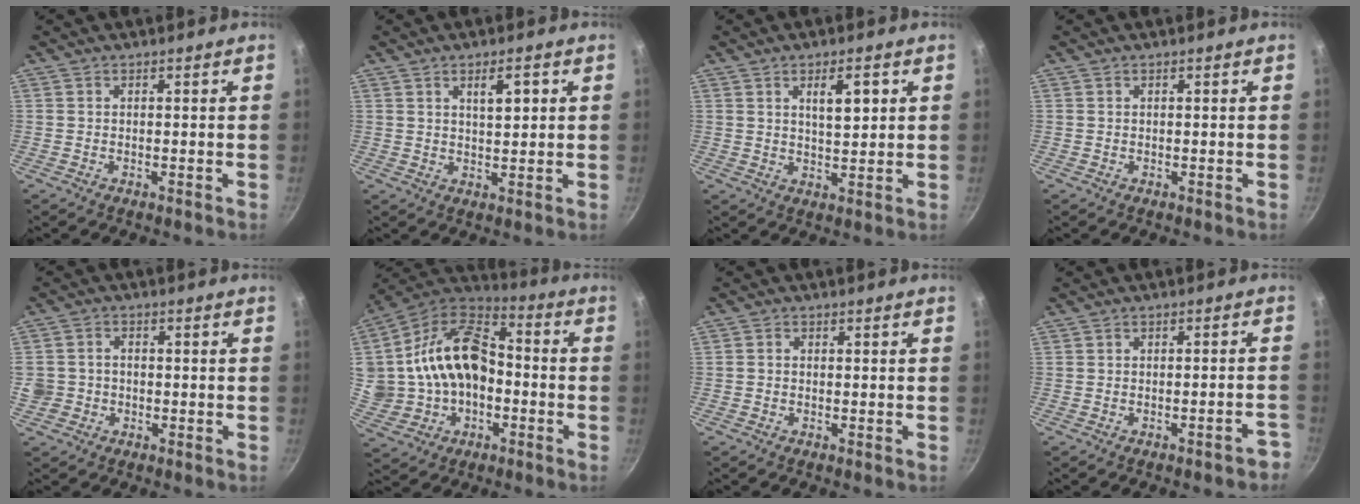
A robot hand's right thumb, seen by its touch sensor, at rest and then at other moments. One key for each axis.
{"total": 4.6, "fx": 1.8, "fy": 1.8, "fz": 3.8, "tx": -0.052, "ty": -0.005, "tz": 0.030}
{"total": 6.0, "fx": 2.2, "fy": 2.4, "fz": 5.0, "tx": -0.071, "ty": -0.011, "tz": 0.037}
{"total": 0.0}
{"total": 4.9, "fx": -0.9, "fy": 4.5, "fz": 1.8, "tx": -0.023, "ty": 0.017, "tz": -0.016}
{"total": 20.4, "fx": -0.7, "fy": 15.1, "fz": 13.8, "tx": -0.249, "ty": 0.049, "tz": -0.011}
{"total": 0.8, "fx": -0.3, "fy": 0.7, "fz": 0.4, "tx": -0.007, "ty": 0.003, "tz": -0.006}
{"total": 4.0, "fx": -2.8, "fy": 1.2, "fz": 2.6, "tx": -0.016, "ty": 0.039, "tz": -0.020}